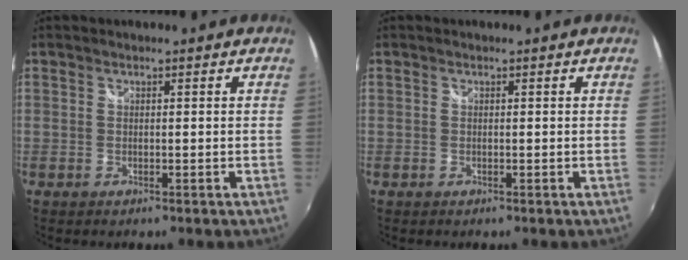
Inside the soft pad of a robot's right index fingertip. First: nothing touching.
{"total": 0.0}